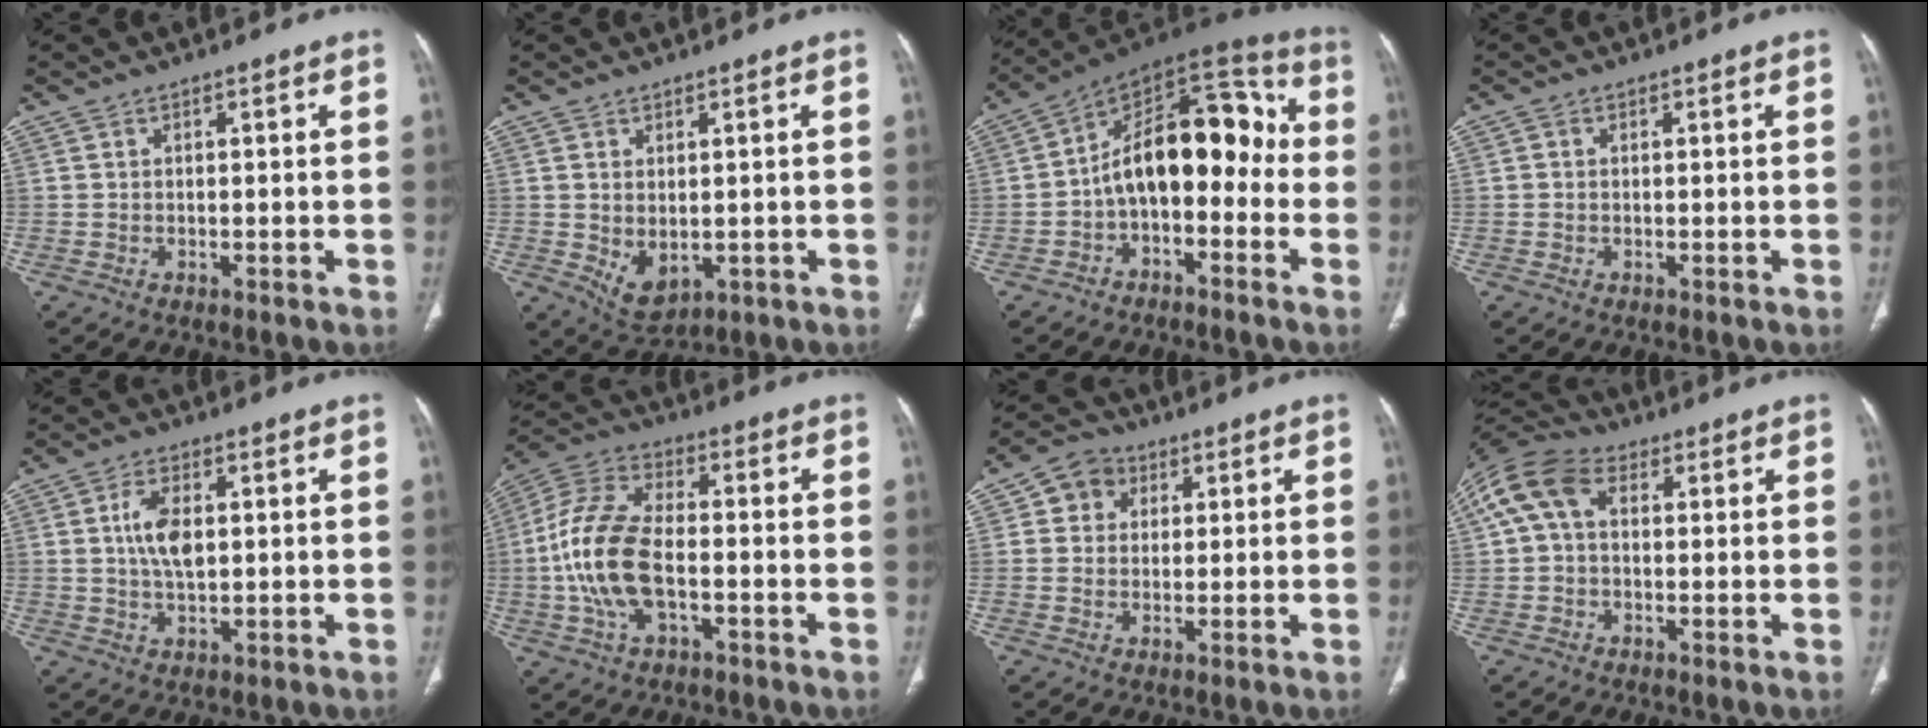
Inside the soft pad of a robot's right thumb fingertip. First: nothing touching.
{"total": 5.6, "force": [-0.6, 3.5, 4.4], "torque": [-0.068, -0.009, 0.011]}
{"total": 17.1, "force": [-2.2, 10.0, 13.7], "torque": [-0.172, 0.075, -0.047]}
{"total": 0.6, "force": [0.0, 0.5, 0.3], "torque": [-0.004, 0.001, -0.001]}
{"total": 6.8, "force": [1.1, 3.5, 5.7], "torque": [-0.108, -0.001, 0.021]}
{"total": 15.5, "force": [-2.4, 8.2, 12.9], "torque": [-0.279, 0.026, -0.048]}
{"total": 6.3, "force": [1.9, 5.5, 2.3], "torque": [-0.014, 0.003, 0.027]}
{"total": 11.1, "force": [2.6, 7.6, 7.7], "torque": [-0.158, 0.039, 0.041]}